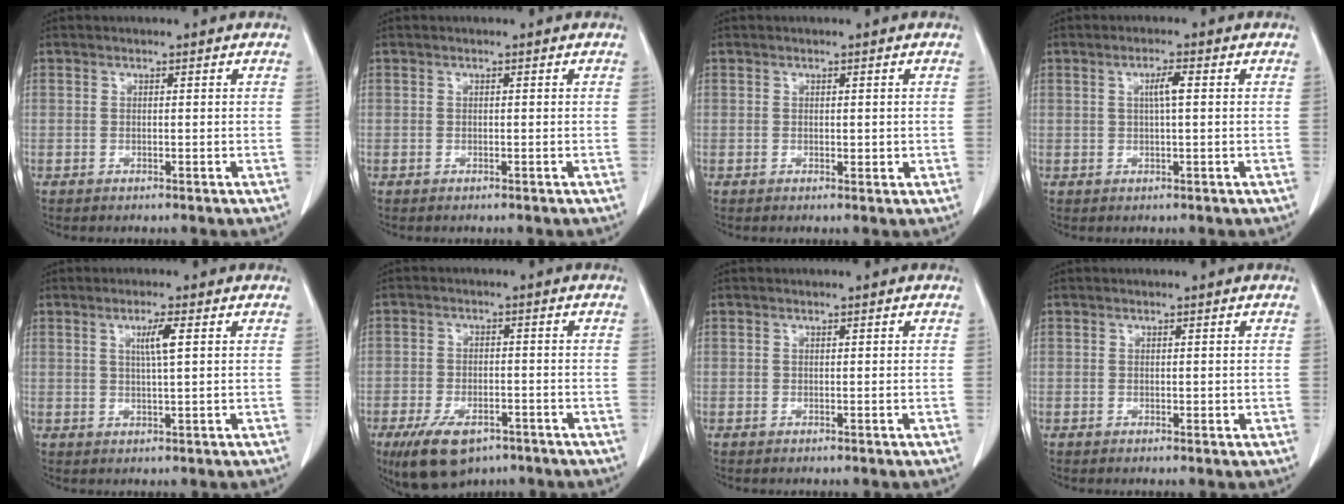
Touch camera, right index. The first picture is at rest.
{"total": 0.0}
{"total": 1.3, "force": [0.1, 0.7, 1.1], "torque": [-0.013, -0.004, 0.003]}
{"total": 2.5, "force": [0.5, 0.0, 2.4], "torque": [-0.044, 0.001, 0.009]}
{"total": 3.2, "force": [1.1, -0.3, 3.0], "torque": [-0.055, -0.002, 0.018]}
{"total": 9.2, "force": [-6.1, 4.3, 5.4], "torque": [-0.096, -0.007, -0.095]}
{"total": 0.0}
{"total": 0.8, "force": [0.1, 0.5, 0.7], "torque": [-0.008, -0.002, 0.002]}